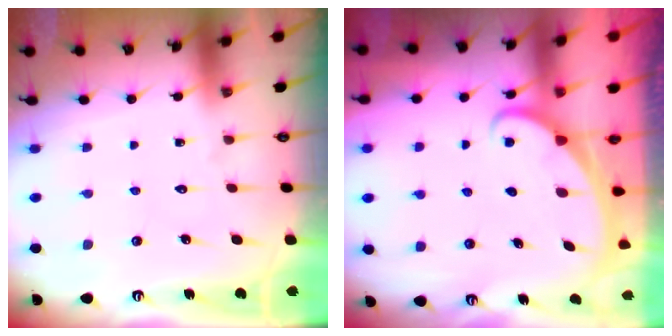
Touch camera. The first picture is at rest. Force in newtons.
{"total": 1.7, "press": 1.7, "slide": 0.1}